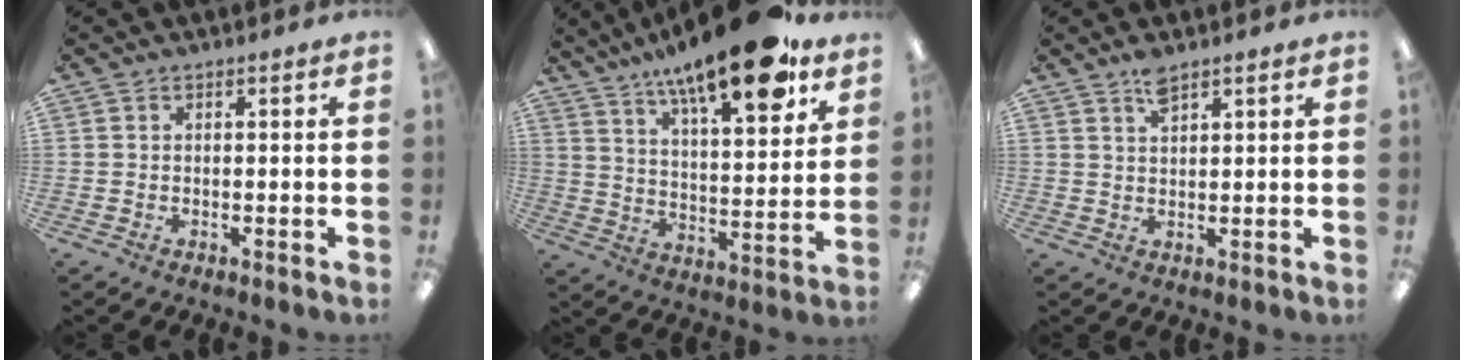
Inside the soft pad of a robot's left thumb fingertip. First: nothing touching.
{"total": 19.5, "force": [14.1, 5.8, 12.2], "torque": [-0.186, -0.085, 0.229]}
{"total": 3.6, "force": [2.7, 1.2, 2.1], "torque": [-0.038, -0.001, 0.046]}